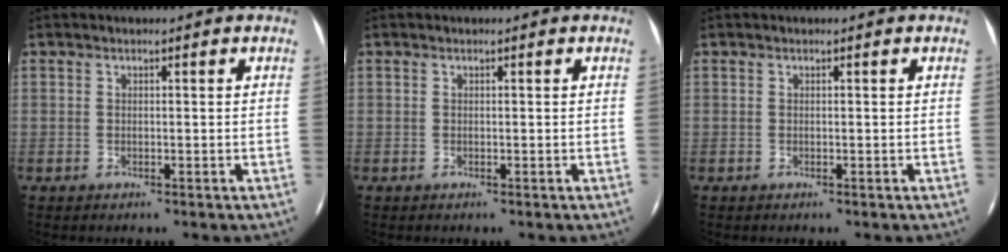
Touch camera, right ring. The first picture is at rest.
{"total": 0.0}
{"total": 0.0}